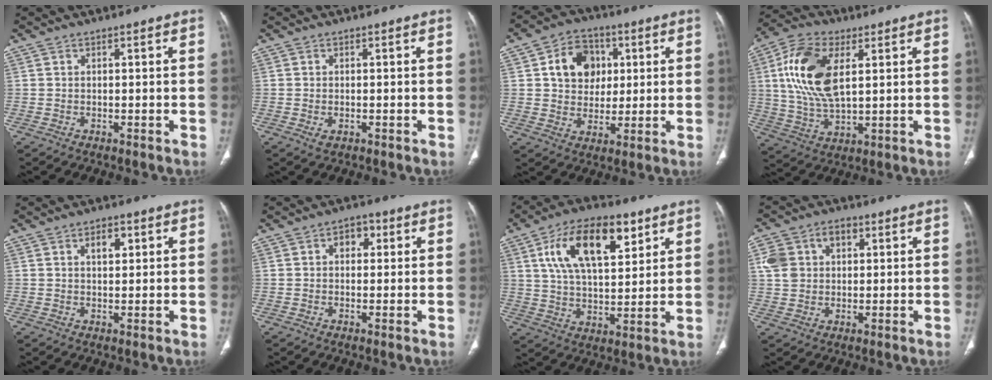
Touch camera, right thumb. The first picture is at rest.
{"total": 1.4, "force": [-0.5, 0.8, 1.0], "torque": [-0.020, 0.003, -0.002]}
{"total": 10.9, "force": [2.8, 8.8, 5.9], "torque": [-0.058, 0.001, 0.045]}
{"total": 15.5, "force": [4.1, 7.8, 12.7], "torque": [-0.256, -0.004, 0.080]}
{"total": 3.6, "force": [1.5, 2.0, 2.6], "torque": [-0.031, -0.004, 0.023]}
{"total": 3.5, "force": [0.9, 2.6, 2.2], "torque": [-0.013, 0.006, 0.008]}
{"total": 17.0, "force": [7.4, 8.2, 13.0], "torque": [-0.198, -0.015, 0.130]}
{"total": 8.7, "force": [2.5, 6.6, 5.0], "torque": [-0.075, 0.011, 0.046]}